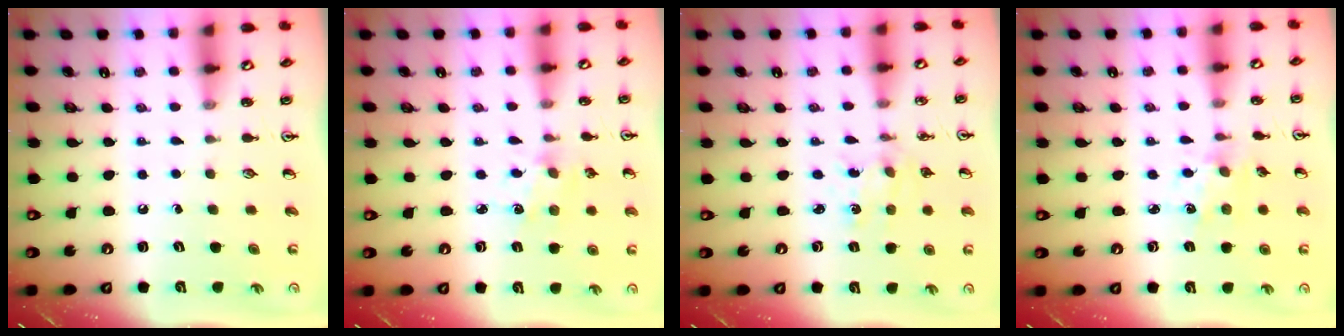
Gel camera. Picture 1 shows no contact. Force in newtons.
{"total": 2.9, "press": 2.9, "slide": 0.3}
{"total": 1.0, "press": 0.9, "slide": 0.1}
{"total": 2.5, "press": 2.4, "slide": 0.7}